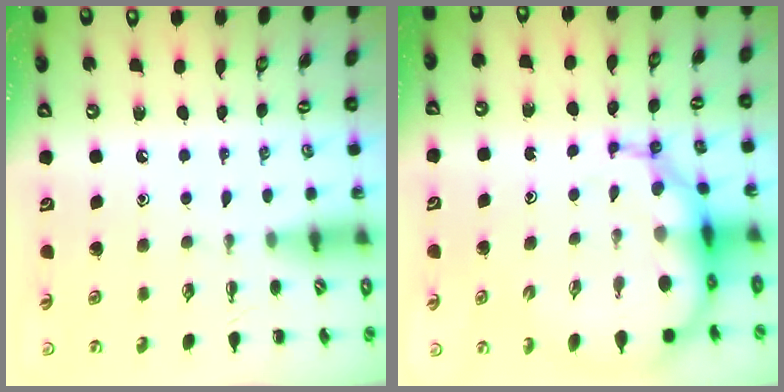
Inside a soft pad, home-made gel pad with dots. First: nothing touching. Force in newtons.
{"total": 12.1, "press": 11.8, "slide": 3.0}